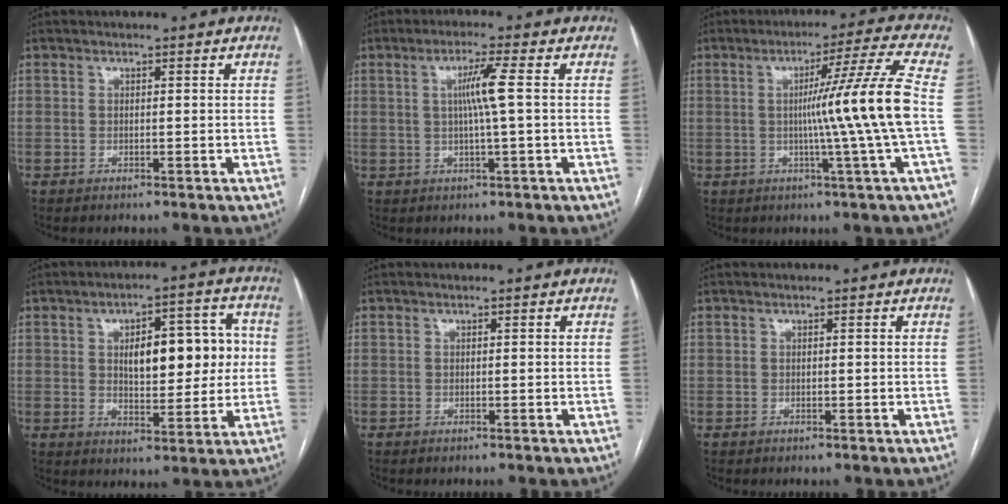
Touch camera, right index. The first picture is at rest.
{"total": 5.0, "force": [0.6, -0.8, 4.9], "torque": [-0.093, 0.002, 0.013]}
{"total": 12.3, "force": [-0.6, -3.4, 11.8], "torque": [-0.180, -0.009, -0.006]}
{"total": 11.8, "force": [1.7, 4.9, 10.6], "torque": [-0.143, 0.024, 0.032]}
{"total": 0.0}
{"total": 0.0}